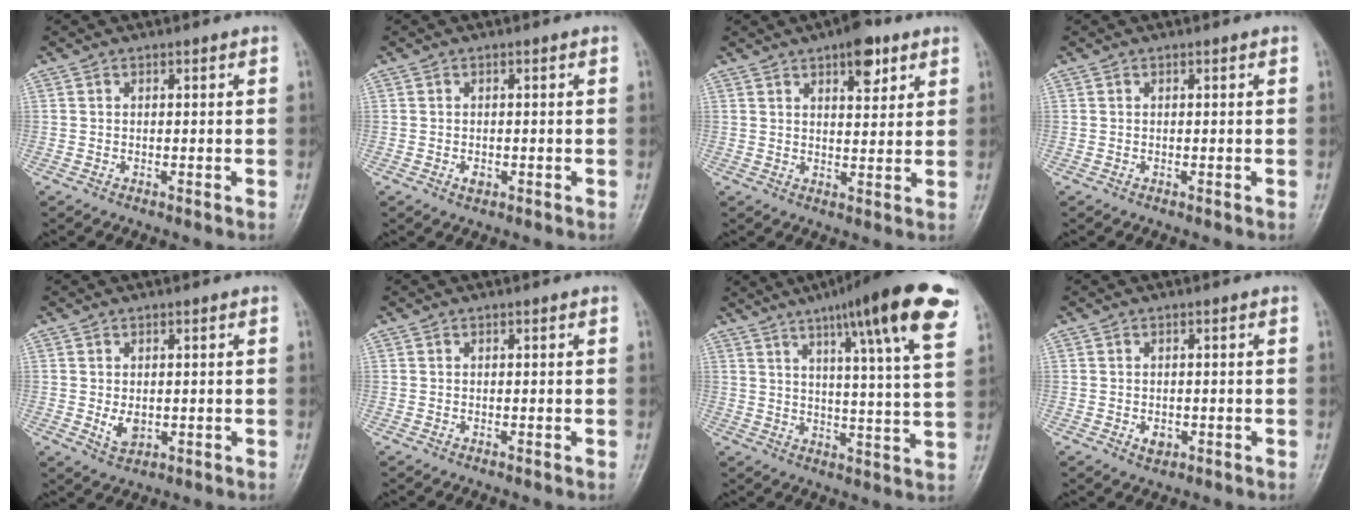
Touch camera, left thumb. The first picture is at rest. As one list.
[{"total": 1.3, "force": [-0.4, 0.9, 0.8], "torque": [-0.011, 0.000, -0.005]}, {"total": 7.1, "force": [4.1, 3.1, 5.0], "torque": [-0.049, -0.018, 0.053]}, {"total": 0.0}, {"total": 3.3, "force": [0.0, 2.2, 2.4], "torque": [-0.032, -0.008, 0.008]}, {"total": 0.0}, {"total": 20.3, "force": [11.7, 2.3, 16.4], "torque": [-0.221, -0.033, 0.152]}, {"total": 2.0, "force": [-0.5, 1.5, 1.2], "torque": [-0.012, 0.000, -0.003]}]